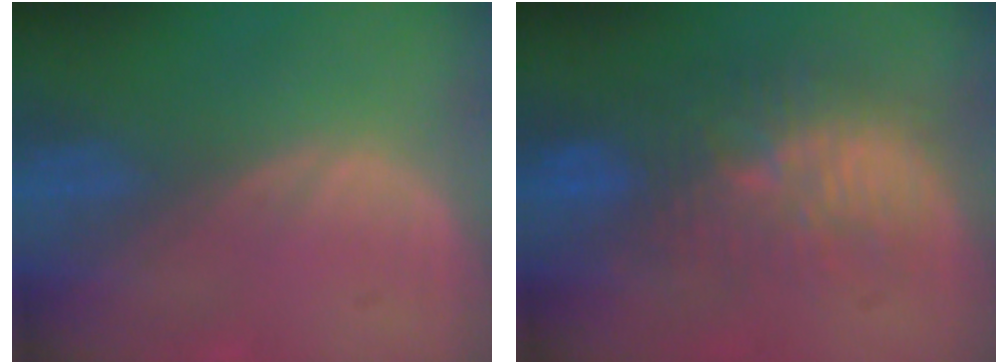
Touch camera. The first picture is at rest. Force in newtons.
{"total": 10.4, "press": 9.3, "slide": 4.5}